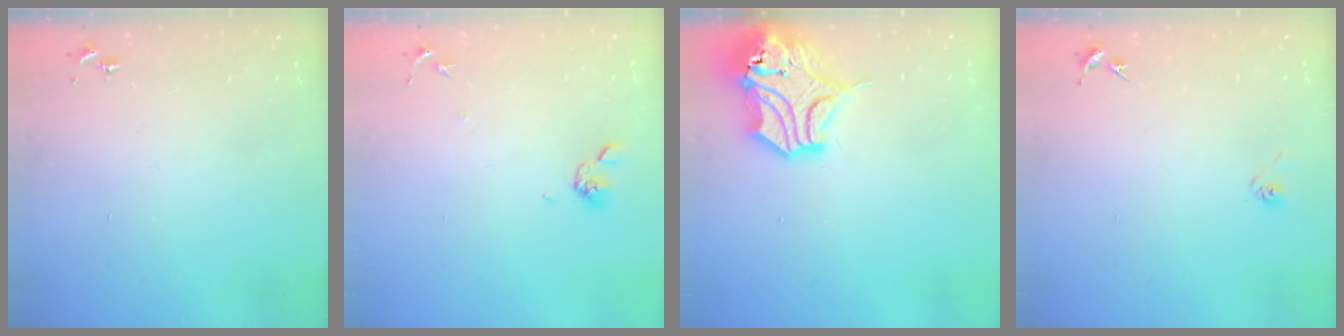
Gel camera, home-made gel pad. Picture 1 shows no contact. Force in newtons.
{"total": 7.1, "press": 6.8, "slide": 1.8}
{"total": 15.4, "press": 15.3, "slide": 2.2}
{"total": 3.3, "press": 3.0, "slide": 1.2}